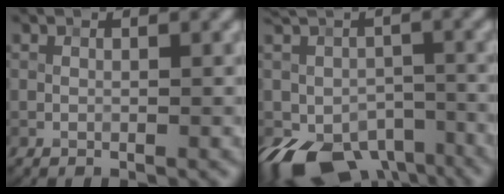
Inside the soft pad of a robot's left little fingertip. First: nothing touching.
{"total": 10.9, "force": [-5.9, 6.5, 6.5], "torque": [-0.114, -0.027, -0.093]}